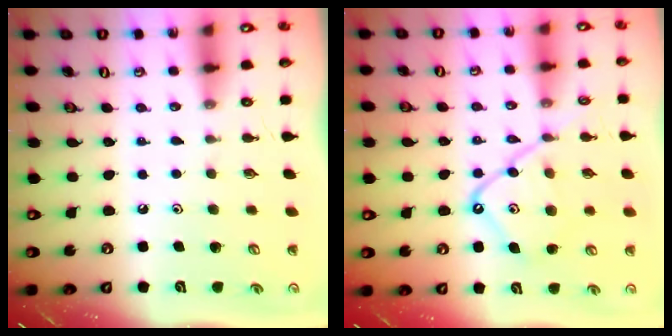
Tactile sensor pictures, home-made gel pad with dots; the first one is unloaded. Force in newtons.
{"total": 13.8, "press": 13.7, "slide": 1.2}